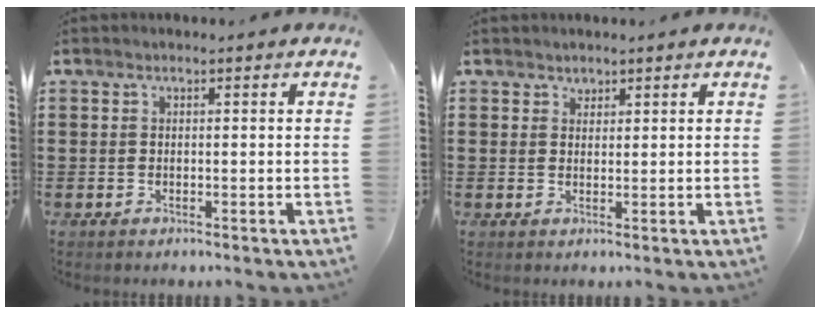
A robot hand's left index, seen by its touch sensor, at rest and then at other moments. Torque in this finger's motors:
{"motor_torque": [-0.70, 0.91, 0.00, -0.01]}